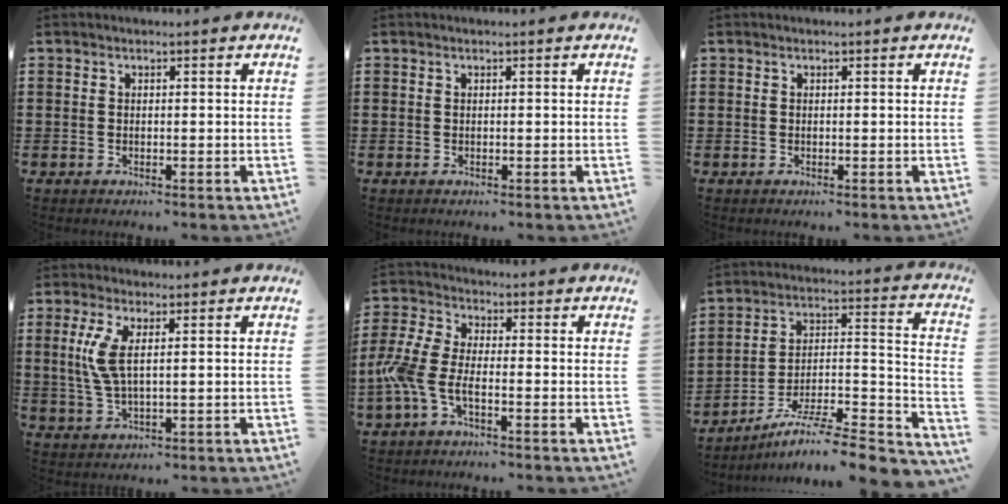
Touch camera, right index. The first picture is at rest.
{"total": 0.0}
{"total": 0.0}
{"total": 5.5, "force": [1.3, 1.8, 5.0], "torque": [-0.131, -0.008, 0.012]}
{"total": 6.5, "force": [-2.8, 2.4, 5.3], "torque": [-0.147, -0.015, -0.061]}
{"total": 8.2, "force": [-6.4, 0.8, 5.1], "torque": [-0.074, 0.004, -0.126]}